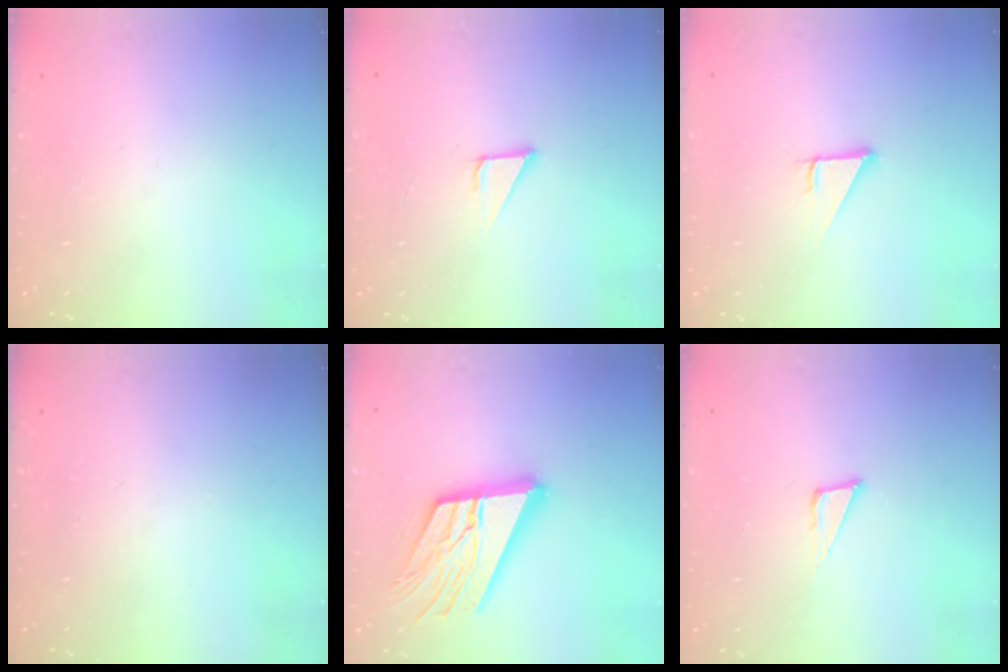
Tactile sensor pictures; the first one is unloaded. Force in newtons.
{"total": 2.1, "press": 2.1, "slide": 0.0}
{"total": 2.9, "press": 2.9, "slide": 0.1}
{"total": 0.0}
{"total": 19.8, "press": 19.7, "slide": 2.3}
{"total": 5.1, "press": 5.0, "slide": 0.9}